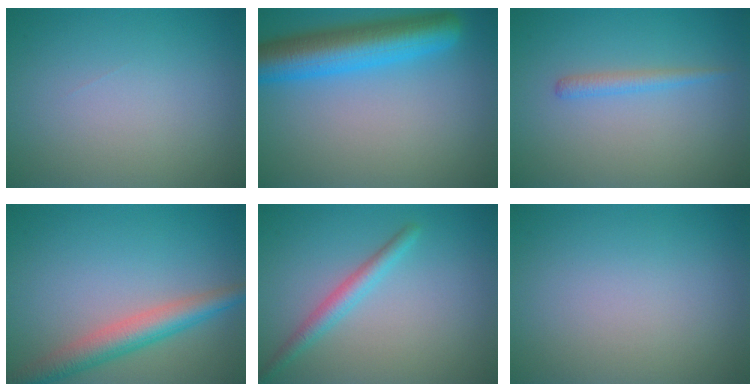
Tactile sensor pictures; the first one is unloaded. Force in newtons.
{"total": 7.6, "press": 7.6, "slide": 0.3}
{"total": 1.3, "press": 1.3, "slide": 0.1}
{"total": 4.5, "press": 4.5, "slide": 0.2}
{"total": 2.2, "press": 2.2, "slide": 0.0}
{"total": 0.0}